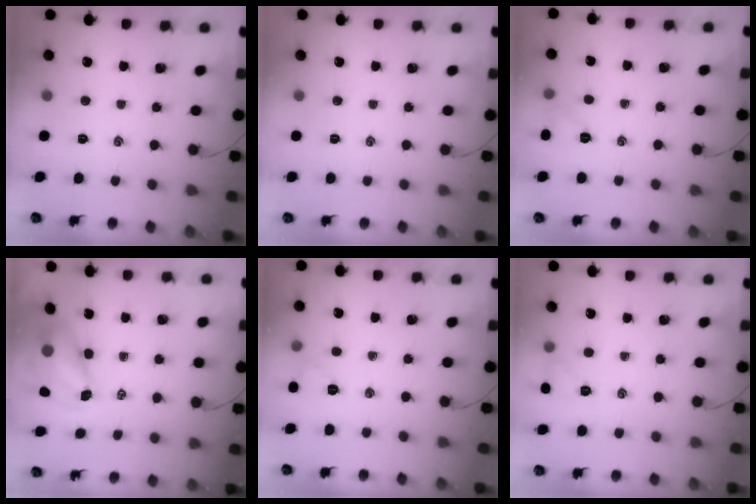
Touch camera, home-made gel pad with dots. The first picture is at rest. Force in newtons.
{"total": 0.0}
{"total": 5.0, "press": 4.7, "slide": 1.6}
{"total": 7.8, "press": 7.7, "slide": 1.4}
{"total": 5.7, "press": 5.6, "slide": 1.2}
{"total": 6.1, "press": 5.9, "slide": 1.7}